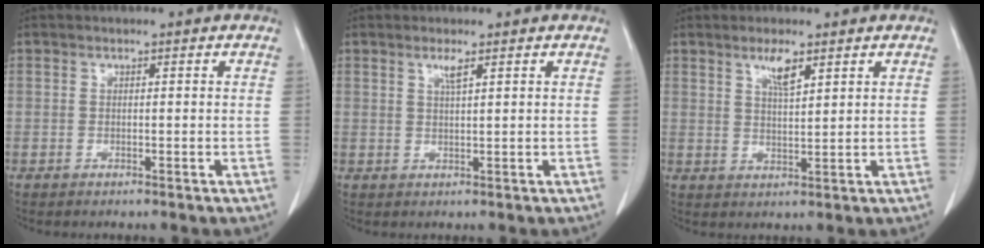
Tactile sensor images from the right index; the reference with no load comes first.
{"total": 1.7, "force": [1.0, -0.1, 1.4], "torque": [-0.029, 0.000, 0.020]}
{"total": 3.6, "force": [2.3, 0.5, 2.7], "torque": [-0.052, -0.001, 0.043]}